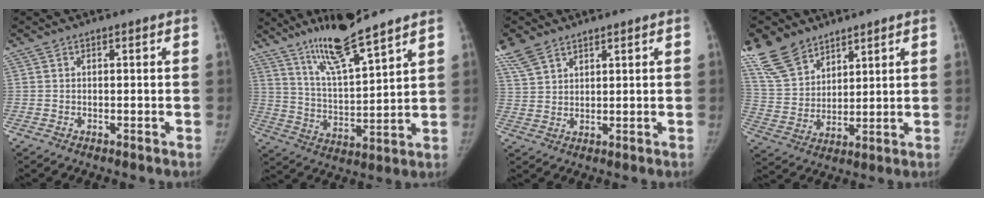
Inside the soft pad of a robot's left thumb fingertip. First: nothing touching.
{"total": 13.8, "force": [10.5, 1.5, 8.8], "torque": [-0.150, -0.063, 0.196]}
{"total": 5.8, "force": [4.4, 2.9, 2.4], "torque": [-0.049, -0.006, 0.098]}
{"total": 12.4, "force": [9.1, 6.8, 4.9], "torque": [-0.083, -0.033, 0.192]}